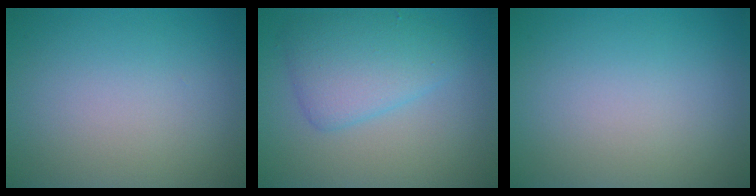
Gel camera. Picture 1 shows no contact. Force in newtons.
{"total": 4.2, "press": 4.2, "slide": 0.3}
{"total": 0.0}